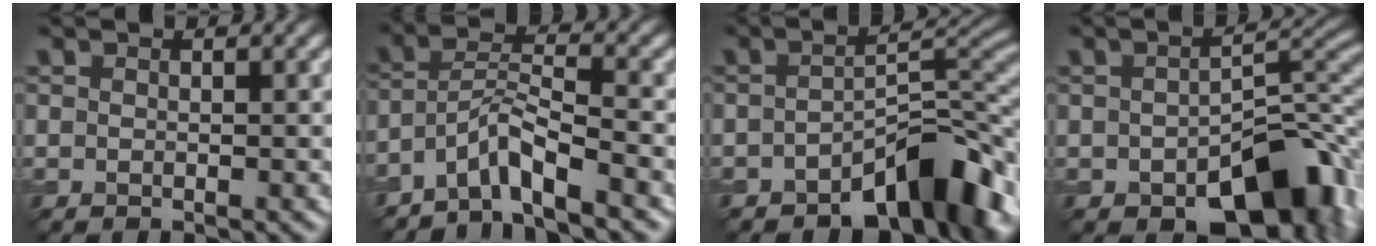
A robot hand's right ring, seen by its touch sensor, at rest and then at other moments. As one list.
[{"total": 4.6, "force": [-3.9, 0.2, 2.5], "torque": [-0.043, 0.013, -0.072]}, {"total": 8.0, "force": [-4.5, 3.5, 5.6], "torque": [-0.061, 0.016, -0.069]}, {"total": 9.4, "force": [-4.2, 5.0, 6.8], "torque": [-0.088, -0.006, -0.046]}]